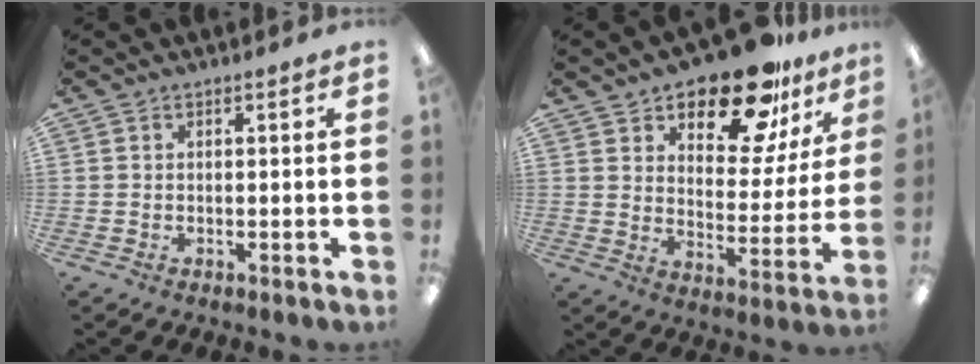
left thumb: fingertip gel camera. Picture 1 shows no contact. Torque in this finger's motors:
{"motor_torque": [0.43, 0.58, 1.24, -1.52, 0.11]}